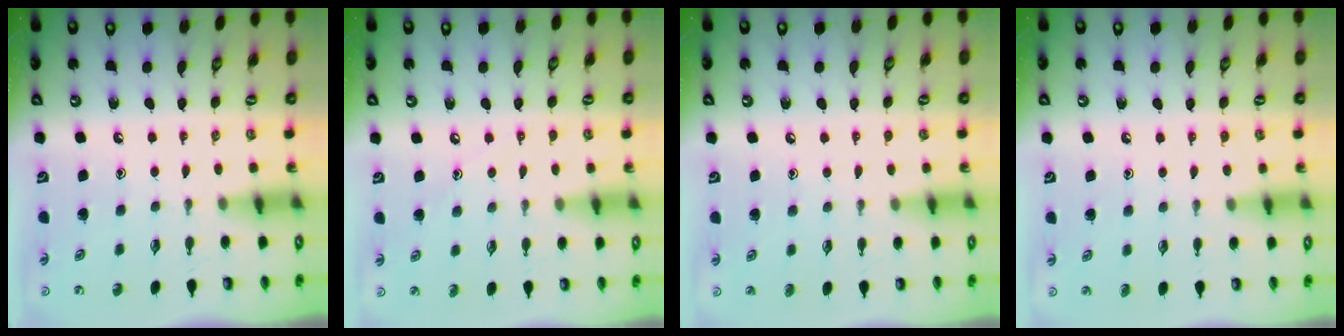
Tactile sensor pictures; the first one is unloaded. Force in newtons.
{"total": 3.8, "press": 3.8, "slide": 0.5}
{"total": 3.5, "press": 3.5, "slide": 0.3}
{"total": 5.0, "press": 5.0, "slide": 0.6}